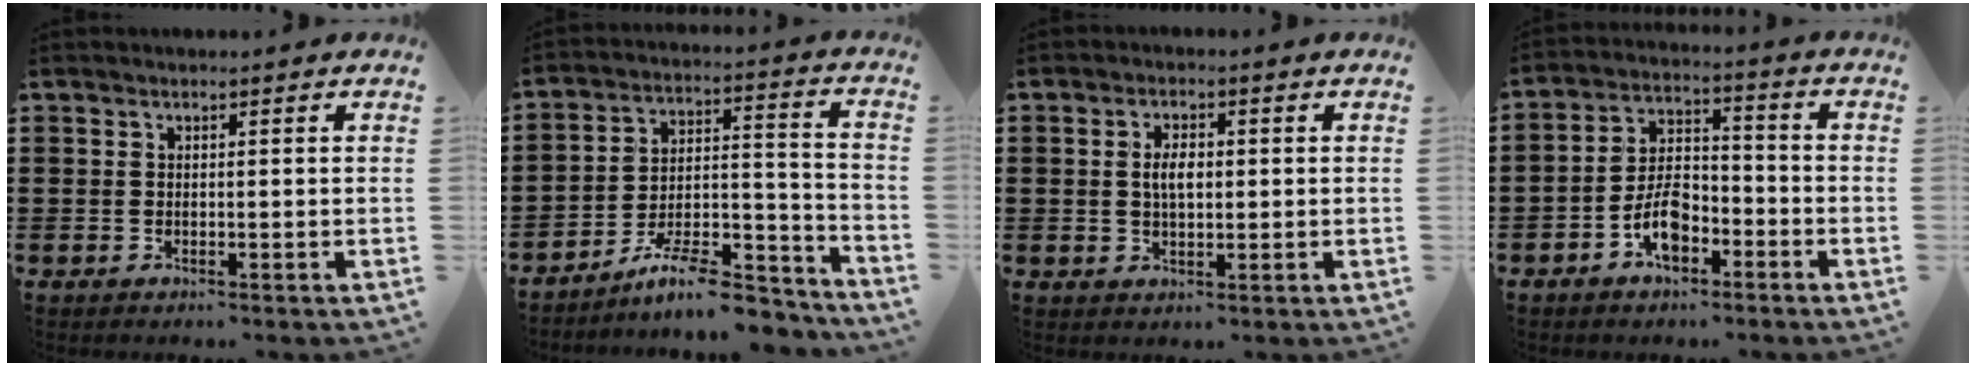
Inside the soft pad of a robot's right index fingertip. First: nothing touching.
{"total": 10.3, "force": [-8.9, 1.6, 4.8], "torque": [-0.066, 0.025, -0.167]}
{"total": 3.5, "force": [0.3, 1.6, 3.1], "torque": [-0.053, 0.003, 0.001]}
{"total": 6.7, "force": [-3.5, 3.5, 4.5], "torque": [-0.094, 0.010, -0.067]}